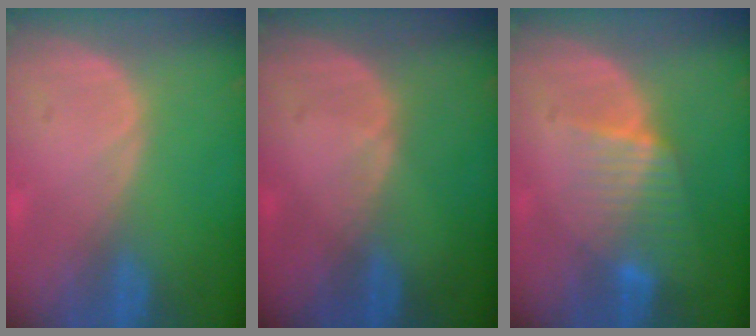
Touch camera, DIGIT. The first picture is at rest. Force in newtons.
{"total": 0.7, "press": 0.5, "slide": 0.5}
{"total": 6.5, "press": 5.8, "slide": 3.0}